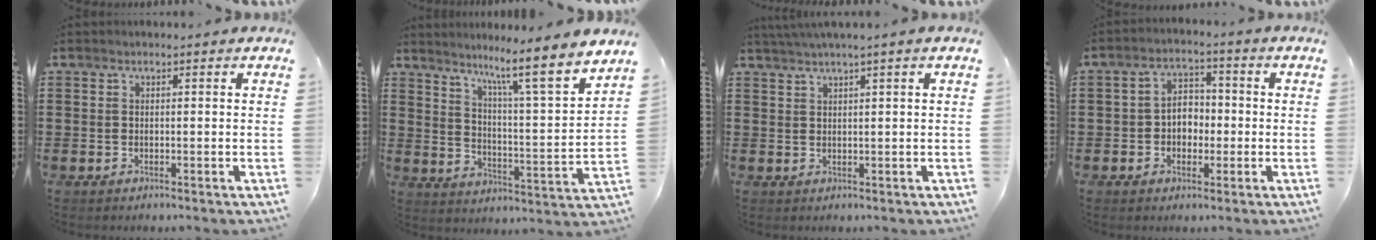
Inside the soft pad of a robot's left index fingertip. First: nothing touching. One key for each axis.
{"total": 8.2, "fx": 6.5, "fy": -0.8, "fz": 4.9, "tx": -0.098, "ty": -0.061, "tz": 0.092}
{"total": 1.8, "fx": 1.2, "fy": -0.5, "fz": 1.2, "tx": -0.022, "ty": -0.003, "tz": 0.022}
{"total": 4.3, "fx": -0.9, "fy": 3.3, "fz": 2.6, "tx": -0.049, "ty": 0.009, "tz": -0.024}